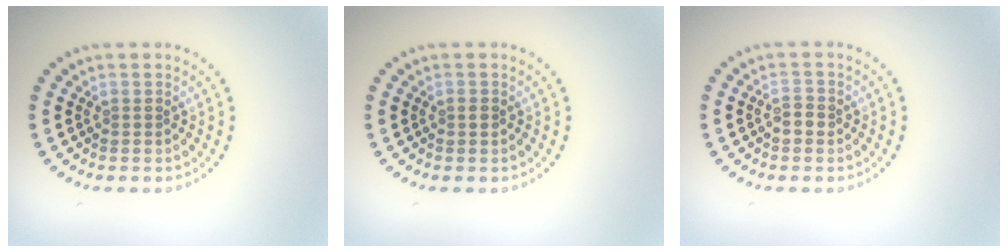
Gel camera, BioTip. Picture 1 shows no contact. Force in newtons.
{"total": 0.7, "press": 0.7, "slide": 0.1}
{"total": 1.2, "press": 1.2, "slide": 0.2}